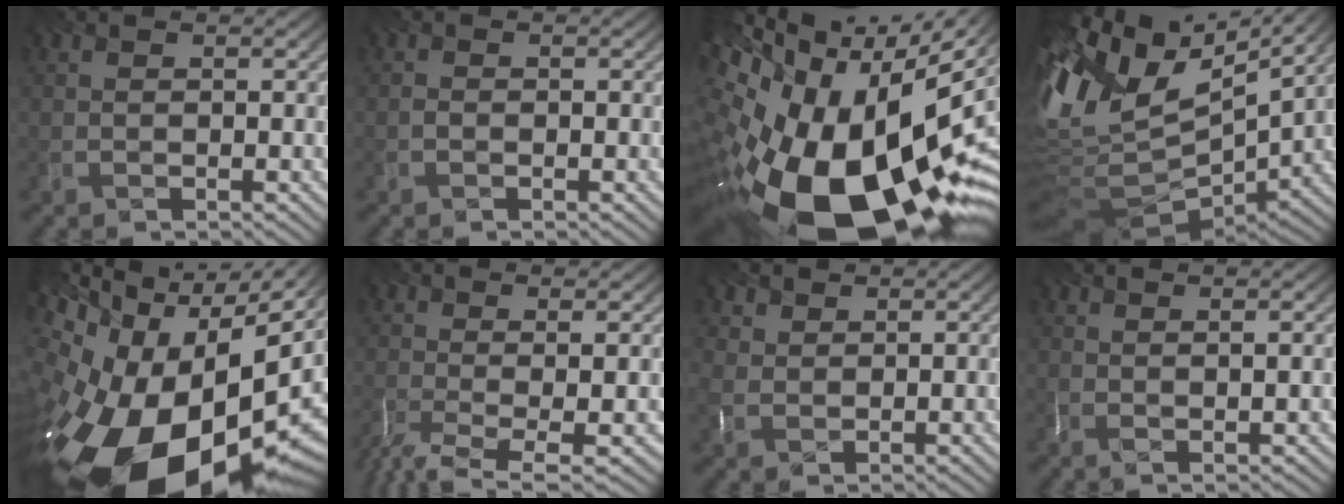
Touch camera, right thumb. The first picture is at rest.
{"total": 1.0, "force": [-0.8, -0.3, -0.6], "torque": [-0.007, -0.004, 0.000]}
{"total": 20.5, "force": [-5.6, 11.4, 16.1], "torque": [-0.301, -0.061, -0.065]}
{"total": 13.5, "force": [2.3, 7.3, 11.1], "torque": [-0.271, -0.005, 0.068]}
{"total": 20.8, "force": [-8.0, 11.8, 15.1], "torque": [-0.308, -0.079, -0.095]}
{"total": 5.7, "force": [-2.3, 0.5, 5.2], "torque": [-0.095, -0.005, -0.017]}
{"total": 1.7, "force": [0.9, 1.4, -0.1], "torque": [-0.031, -0.005, 0.044]}
{"total": 1.4, "force": [0.5, -0.1, 1.3], "torque": [-0.029, 0.004, 0.009]}